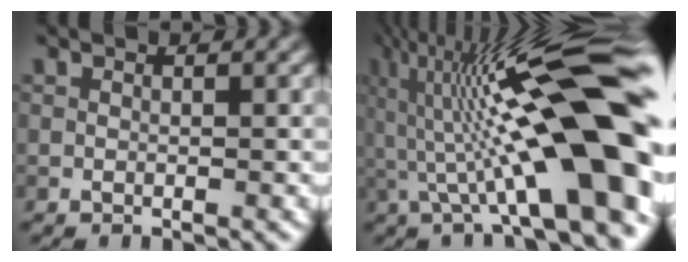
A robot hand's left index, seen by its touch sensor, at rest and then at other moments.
{"total": 16.3, "force": [-0.2, 3.5, 15.9], "torque": [-0.226, 0.040, -0.005]}